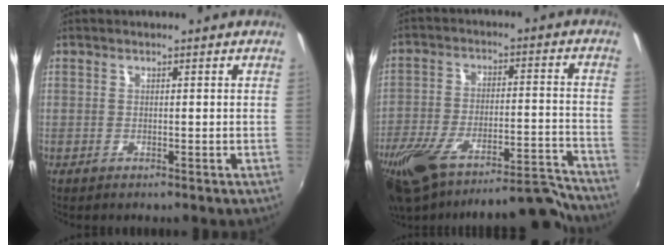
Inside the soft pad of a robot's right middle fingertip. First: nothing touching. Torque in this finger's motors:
{"motor_torque": [1.03, -1.11, 0.39, 0.21]}